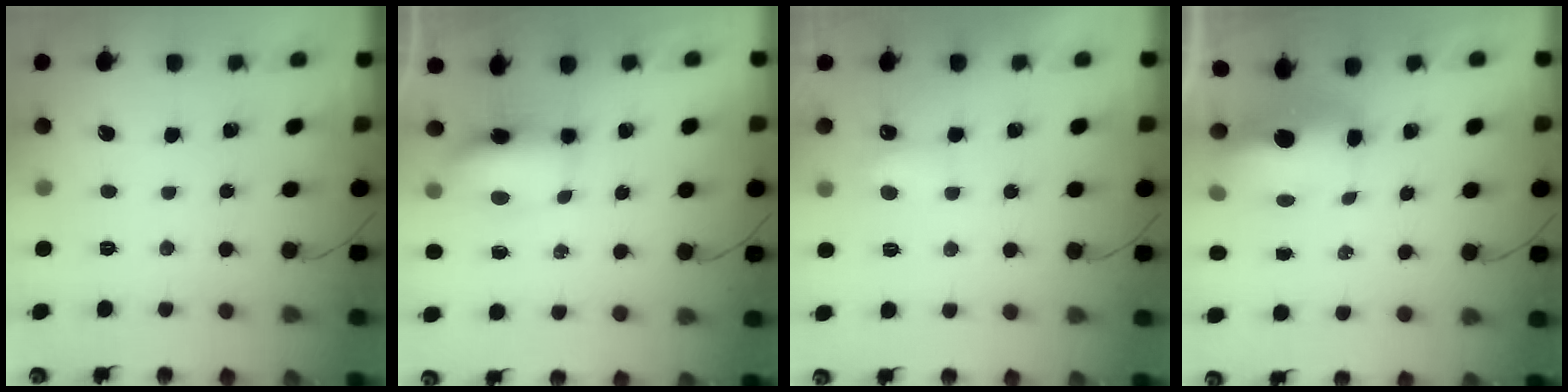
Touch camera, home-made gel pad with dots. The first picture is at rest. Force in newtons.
{"total": 6.6, "press": 6.6, "slide": 0.4}
{"total": 4.4, "press": 4.2, "slide": 1.4}
{"total": 9.4, "press": 9.2, "slide": 2.0}